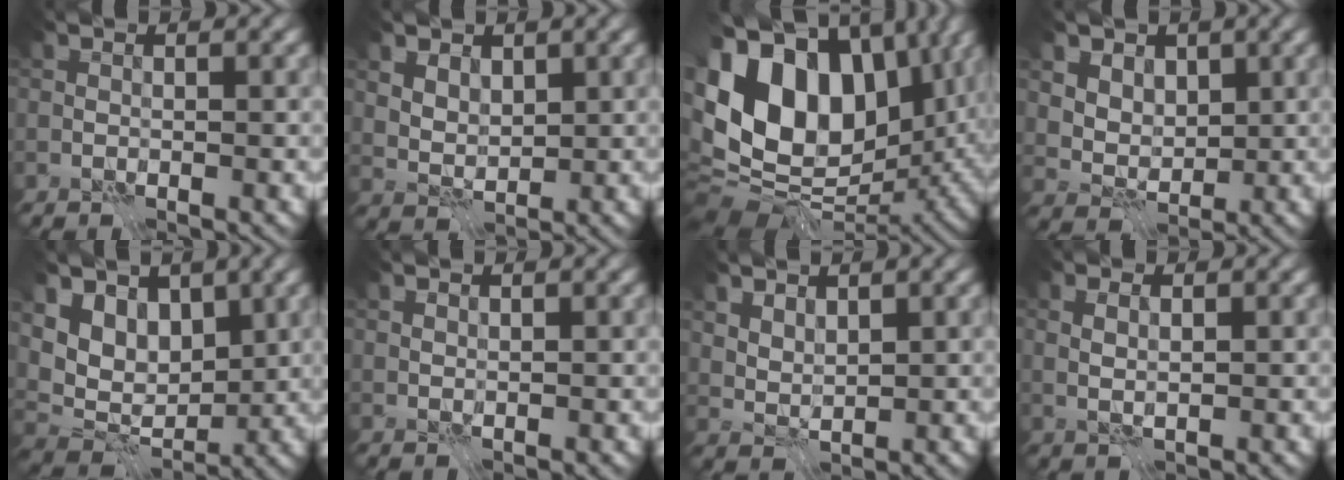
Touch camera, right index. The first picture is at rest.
{"total": 3.8, "force": [2.3, 2.3, 1.9], "torque": [-0.047, 0.002, 0.056]}
{"total": 16.7, "force": [3.1, 11.8, 11.5], "torque": [-0.214, 0.036, 0.052]}
{"total": 5.4, "force": [2.8, 4.0, 2.2], "torque": [-0.050, -0.001, 0.053]}
{"total": 6.2, "force": [3.3, 3.9, 3.4], "torque": [-0.058, -0.001, 0.055]}
{"total": 0.7, "force": [0.7, -0.1, 0.0], "torque": [-0.002, 0.002, 0.017]}
{"total": 2.4, "force": [1.9, 1.0, 1.0], "torque": [-0.023, -0.005, 0.050]}
{"total": 1.5, "force": [0.6, 0.4, 1.3], "torque": [-0.027, 0.001, 0.016]}